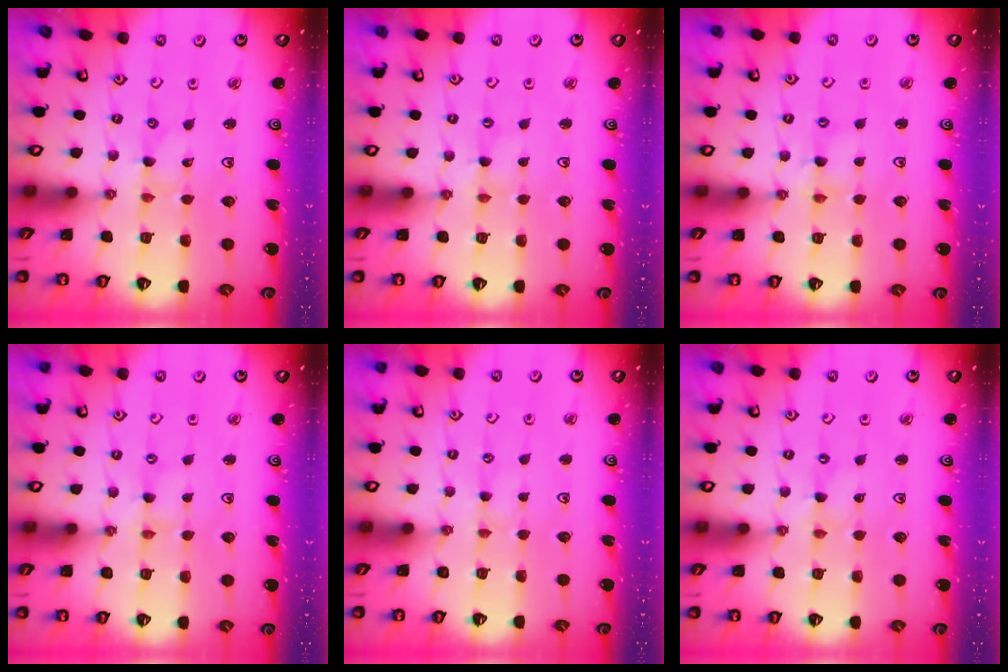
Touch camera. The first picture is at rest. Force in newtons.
{"total": 0.0}
{"total": 2.8, "press": 2.8, "slide": 0.3}
{"total": 0.8, "press": 0.8, "slide": 0.1}
{"total": 0.0}
{"total": 0.0}